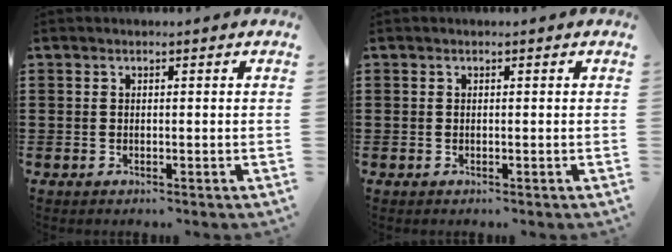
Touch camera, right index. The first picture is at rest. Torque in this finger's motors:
{"motor_torque": [-0.01, 0.01, 0.03, -0.01]}